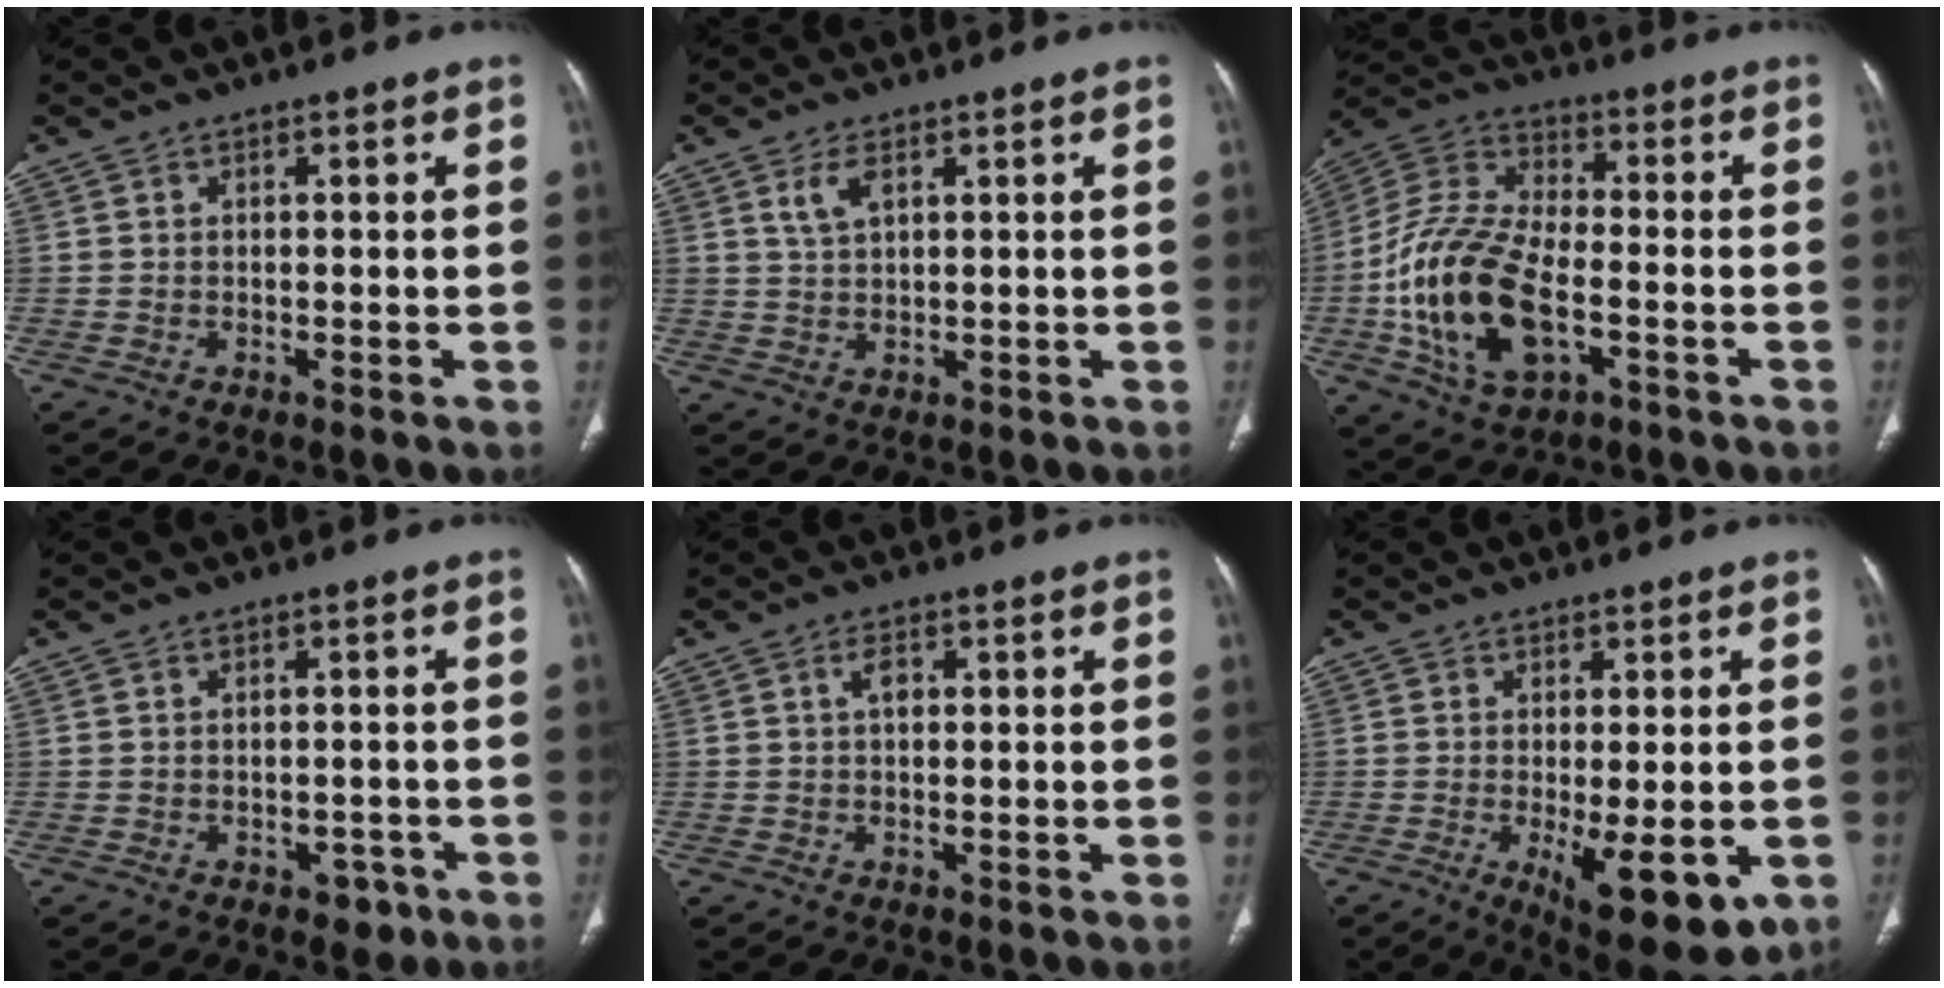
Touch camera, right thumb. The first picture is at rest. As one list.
[{"total": 3.8, "force": [1.8, 1.8, 2.7], "torque": [-0.053, -0.005, 0.041]}, {"total": 19.7, "force": [-4.9, 10.6, 15.9], "torque": [-0.313, 0.022, -0.089]}, {"total": 2.2, "force": [-1.5, 1.4, 0.9], "torque": [0.001, 0.010, -0.016]}, {"total": 2.4, "force": [0.6, 1.2, 1.9], "torque": [-0.034, 0.001, 0.008]}, {"total": 12.4, "force": [-3.8, 4.6, 10.9], "torque": [-0.146, -0.023, -0.043]}]